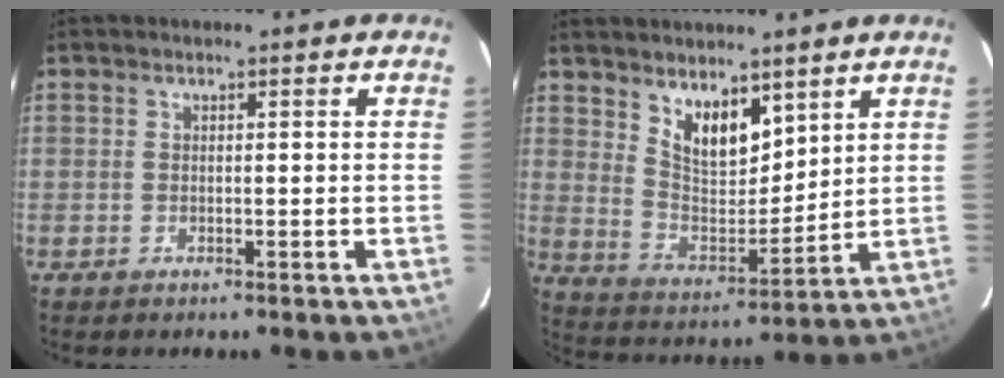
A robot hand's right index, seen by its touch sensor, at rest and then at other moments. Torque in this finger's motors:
{"motor_torque": [0.87, 0.83, 0.19, 0.06]}